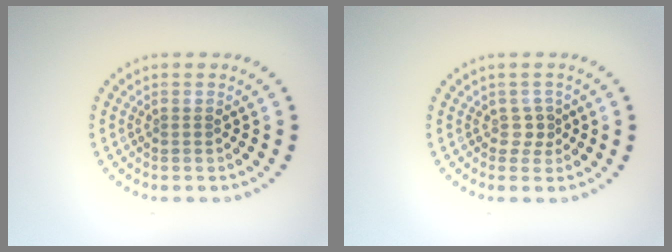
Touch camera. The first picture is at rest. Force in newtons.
{"total": 1.2, "press": 1.0, "slide": 0.7}